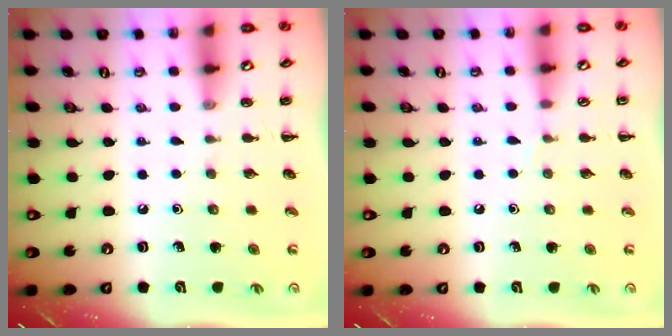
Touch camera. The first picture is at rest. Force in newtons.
{"total": 2.9, "press": 2.7, "slide": 1.1}